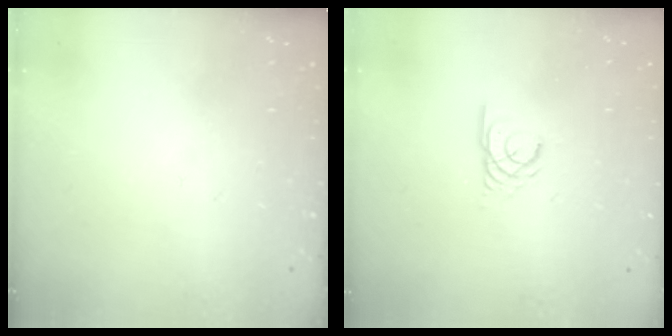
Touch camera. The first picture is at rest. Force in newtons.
{"total": 2.3, "press": 2.3, "slide": 0.1}